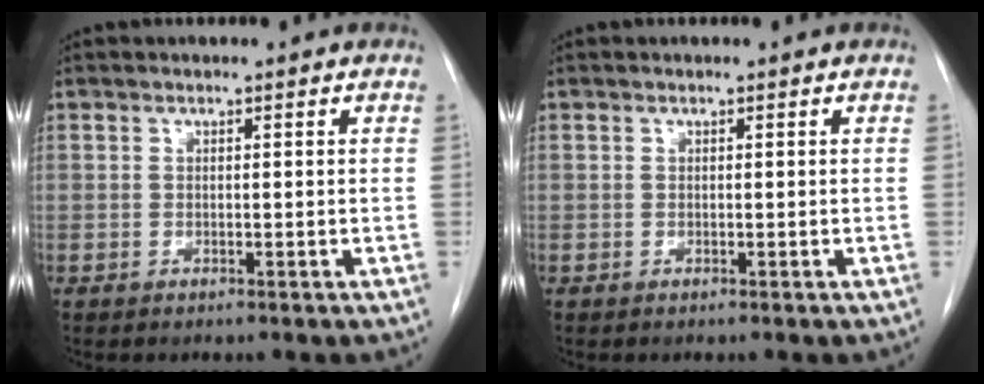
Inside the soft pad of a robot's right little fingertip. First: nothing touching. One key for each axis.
{"total": 0.0}